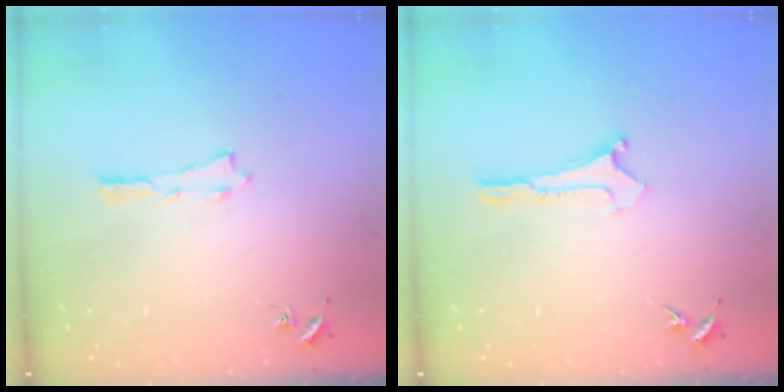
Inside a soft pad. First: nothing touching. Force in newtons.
{"total": 0.0}